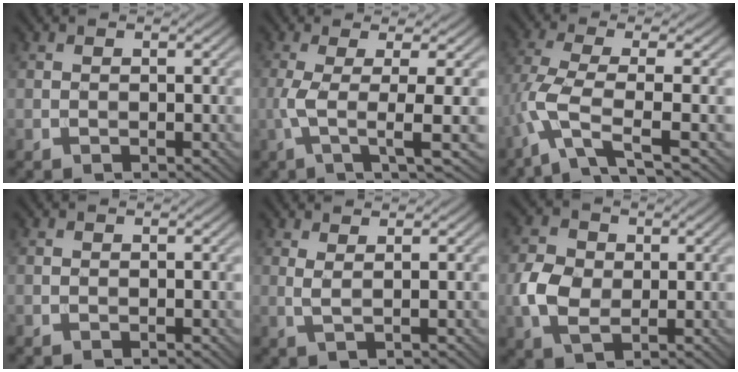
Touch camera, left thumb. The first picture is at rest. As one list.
[{"total": 5.9, "force": [-0.5, 0.9, 5.8], "torque": [-0.111, -0.002, -0.015]}, {"total": 6.7, "force": [-2.3, 1.5, 6.2], "torque": [-0.131, 0.004, -0.065]}, {"total": 0.0}, {"total": 2.2, "force": [1.1, 0.4, 1.9], "torque": [-0.039, 0.000, 0.016]}, {"total": 5.5, "force": [-0.1, 4.1, 3.7], "torque": [-0.094, 0.000, -0.003]}]